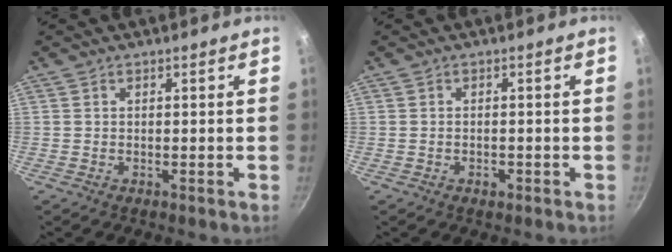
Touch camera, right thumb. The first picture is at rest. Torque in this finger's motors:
{"motor_torque": [-0.23, 0.06, -0.30, 0.17, 0.05]}